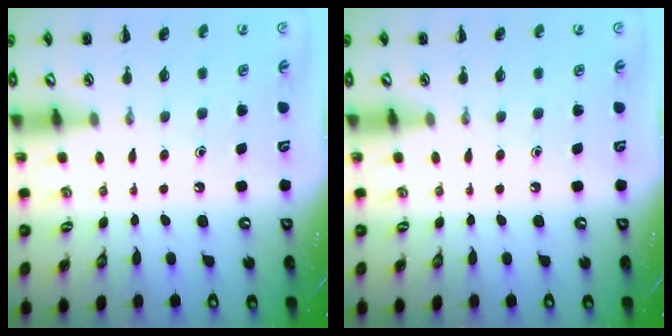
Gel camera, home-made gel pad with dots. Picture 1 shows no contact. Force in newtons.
{"total": 0.0}